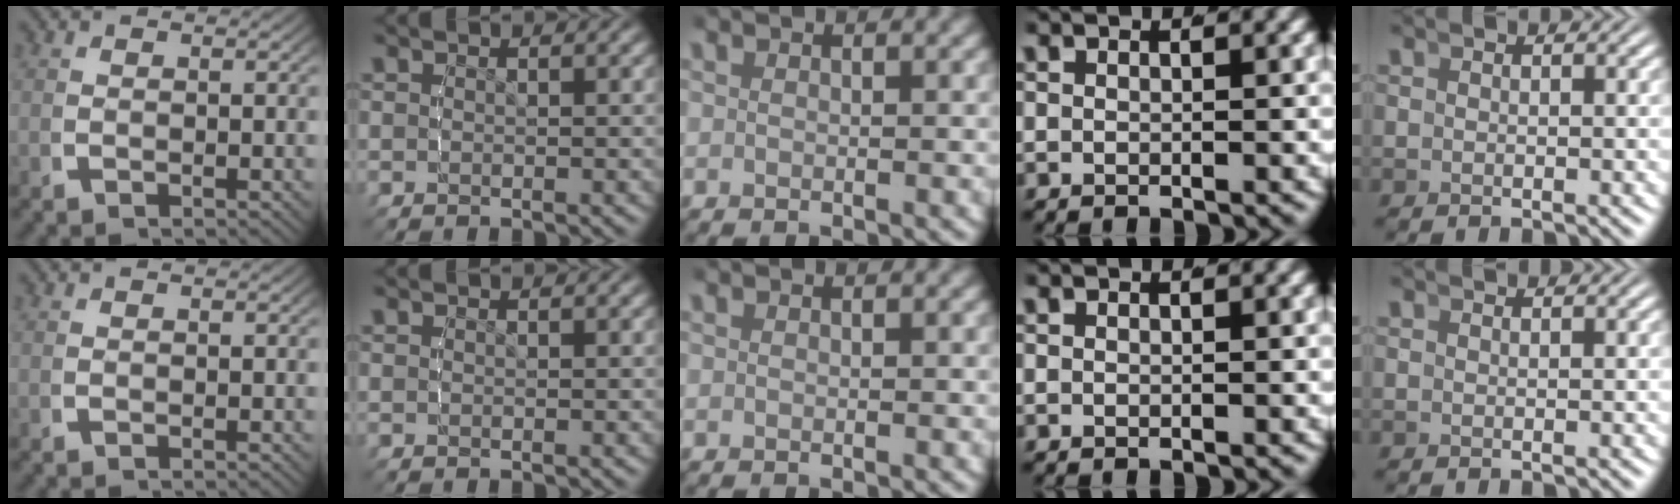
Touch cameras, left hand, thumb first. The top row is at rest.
{"little": {"total": 0.8, "force": [0.7, -0.4, -0.1], "torque": [0.014, 0.007, 0.011]}}